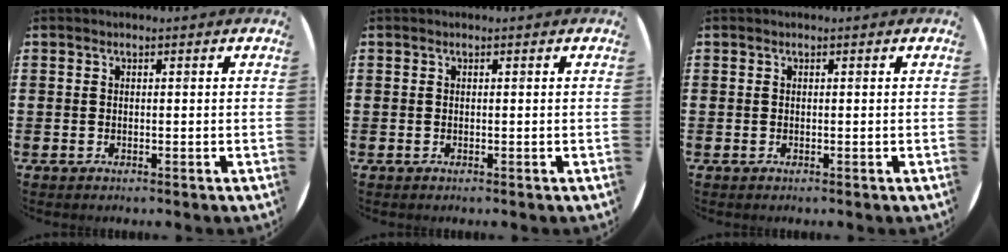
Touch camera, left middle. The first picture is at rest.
{"total": 0.0}
{"total": 0.0}